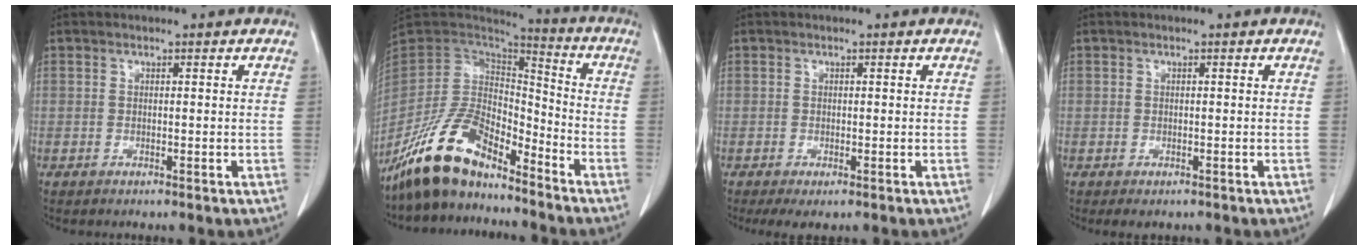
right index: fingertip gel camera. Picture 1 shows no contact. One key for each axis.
{"total": 15.2, "fx": -12.1, "fy": 5.3, "fz": 7.6, "tx": -0.149, "ty": 0.016, "tz": -0.231}
{"total": 2.1, "fx": -1.0, "fy": 1.1, "fz": 1.4, "tx": -0.024, "ty": -0.004, "tz": -0.009}
{"total": 1.6, "fx": -1.0, "fy": 1.2, "fz": 0.6, "tx": -0.007, "ty": 0.001, "tz": -0.007}